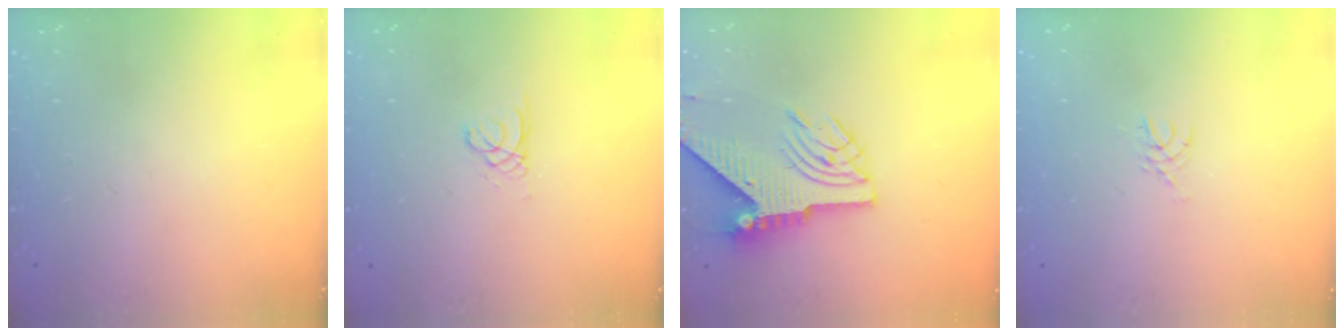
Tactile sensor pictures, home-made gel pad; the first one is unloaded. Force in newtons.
{"total": 0.8, "press": 0.8, "slide": 0.1}
{"total": 9.8, "press": 9.7, "slide": 1.3}
{"total": 3.3, "press": 3.3, "slide": 0.4}